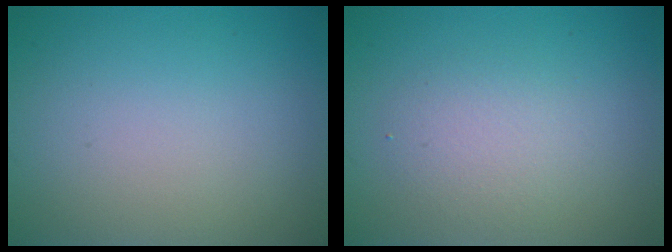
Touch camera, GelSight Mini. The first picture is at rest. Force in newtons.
{"total": 2.5, "press": 2.5, "slide": 0.2}